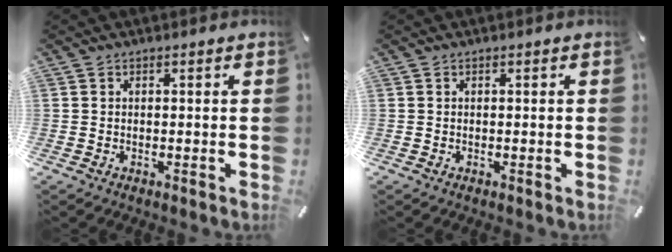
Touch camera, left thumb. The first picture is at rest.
{"total": 0.0}